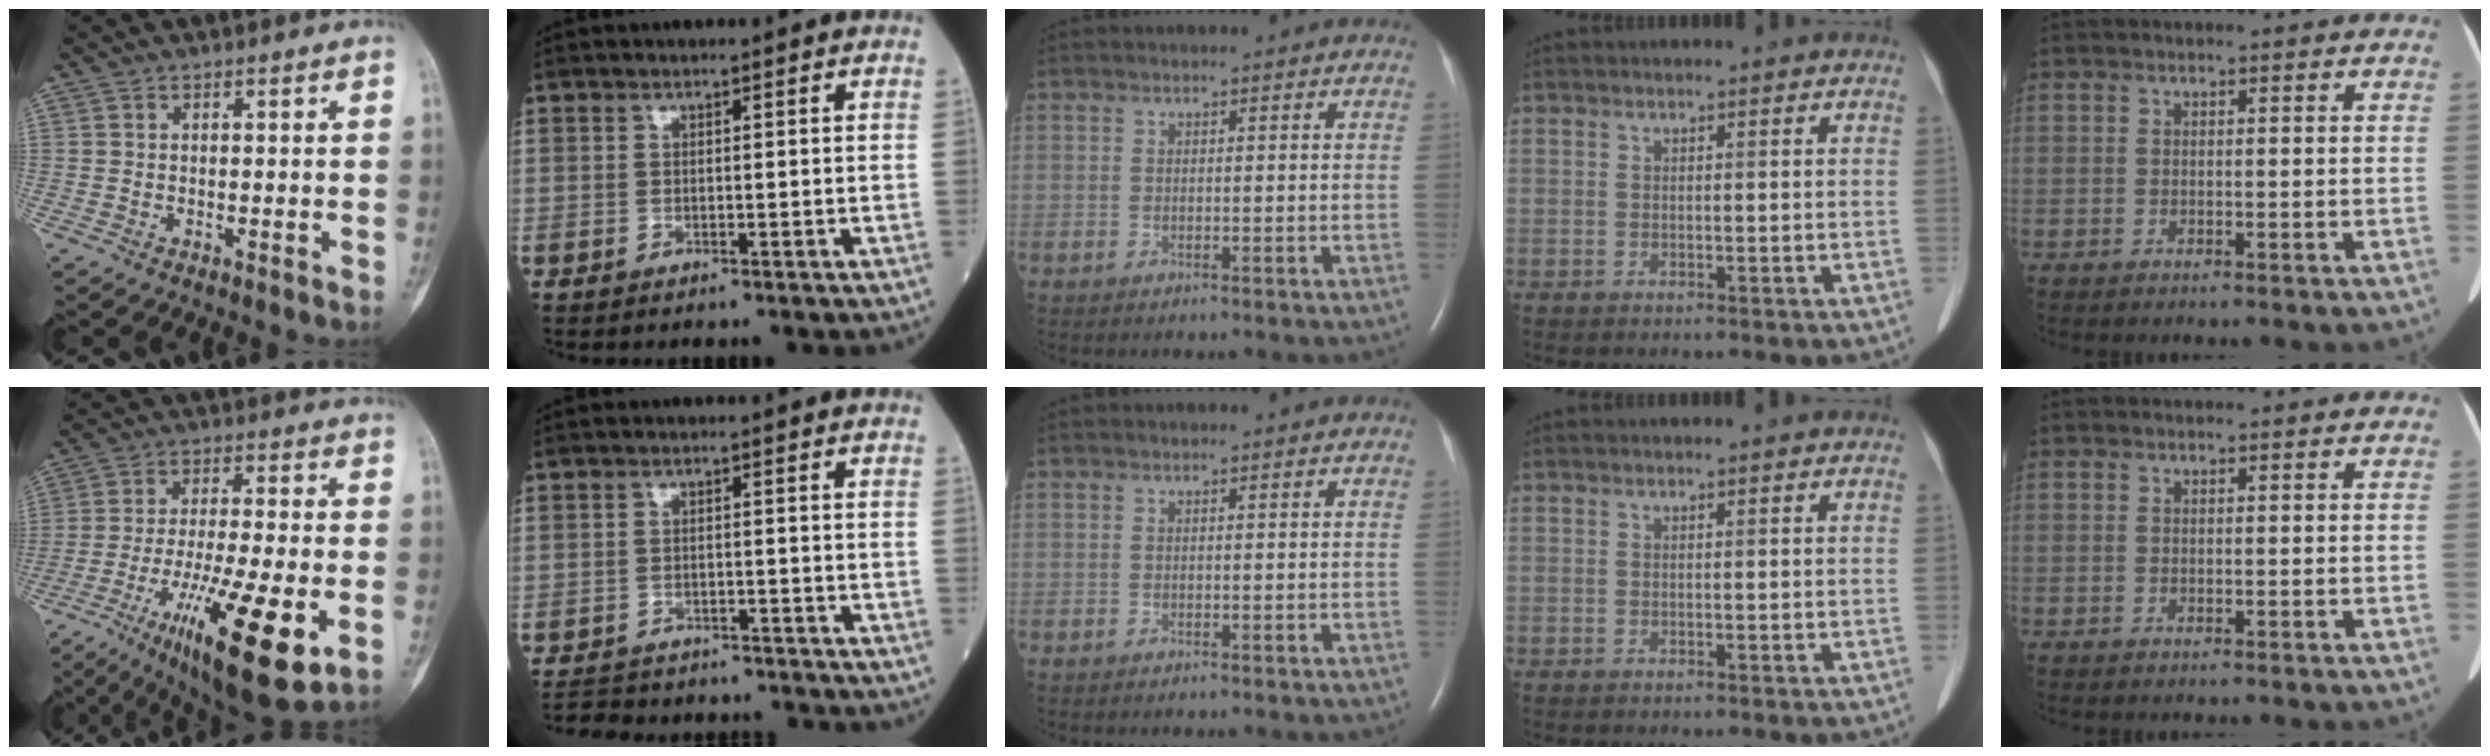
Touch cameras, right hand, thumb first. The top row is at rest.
{"thumb": {"total": 19.6, "force": [-7.4, 4.8, 17.5], "torque": [-0.294, -0.003, -0.113]}, "index": {"total": 10.5, "force": [-9.6, 3.3, 2.6], "torque": [-0.057, 0.002, -0.123]}}